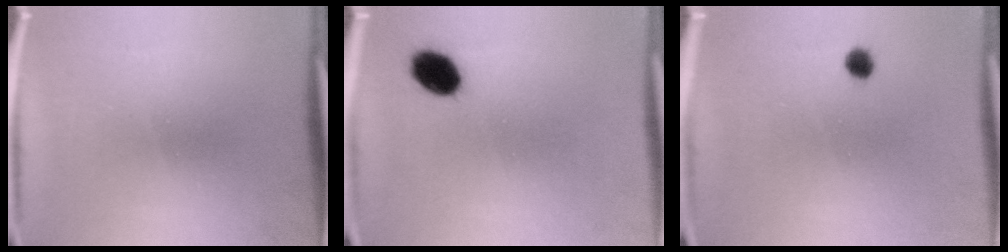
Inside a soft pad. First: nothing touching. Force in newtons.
{"total": 6.2}
{"total": 1.8}